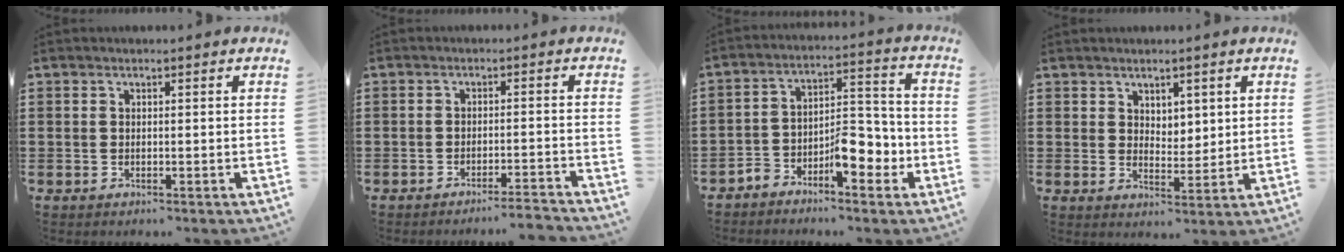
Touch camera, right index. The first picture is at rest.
{"total": 2.9, "force": [-2.8, -0.4, 0.9], "torque": [-0.016, -0.003, -0.057]}
{"total": 8.0, "force": [-4.3, 3.5, 5.7], "torque": [-0.083, 0.014, -0.077]}
{"total": 3.5, "force": [2.6, 2.3, 0.3], "torque": [-0.017, 0.006, 0.050]}